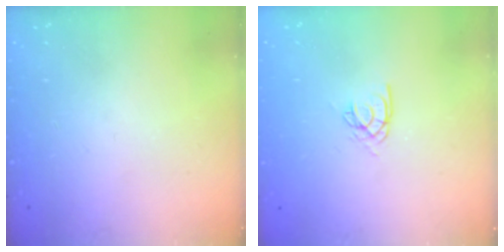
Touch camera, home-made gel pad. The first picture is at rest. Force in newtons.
{"total": 3.4, "press": 3.4, "slide": 0.2}